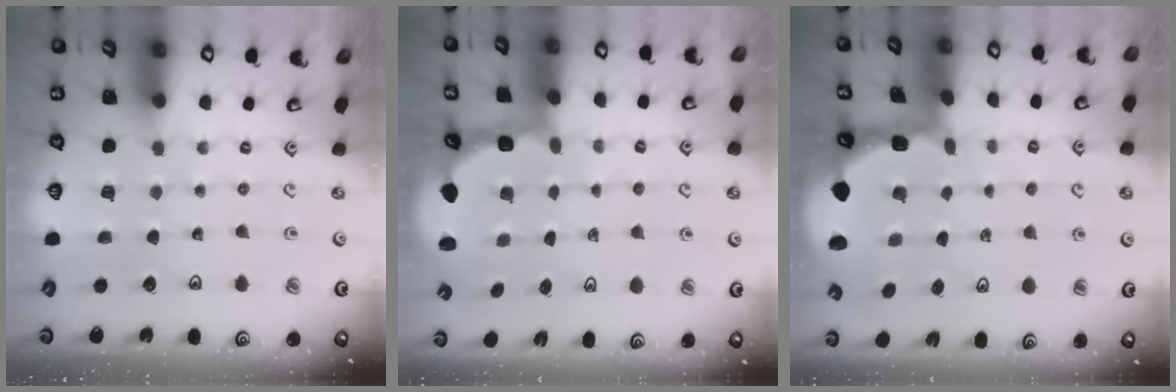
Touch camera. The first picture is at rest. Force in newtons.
{"total": 3.0, "press": 2.6, "slide": 1.5}
{"total": 1.7, "press": 1.5, "slide": 0.7}